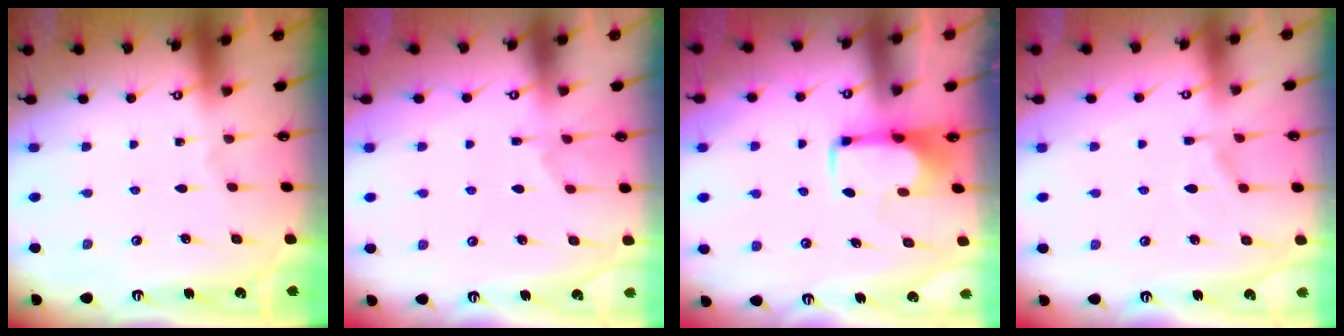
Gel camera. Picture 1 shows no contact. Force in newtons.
{"total": 2.3, "press": 2.0, "slide": 1.2}
{"total": 2.0, "press": 2.0, "slide": 0.4}
{"total": 1.8, "press": 1.0, "slide": 1.5}